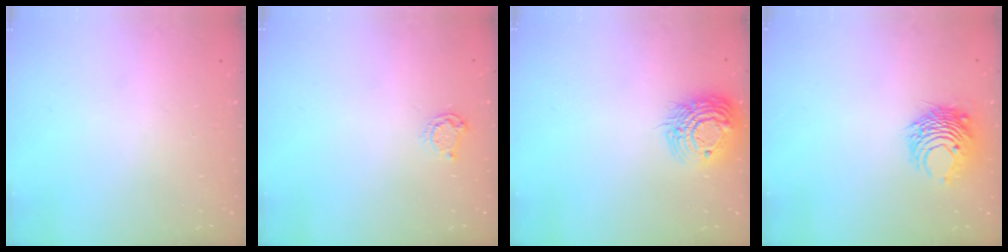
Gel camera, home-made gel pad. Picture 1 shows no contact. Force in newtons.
{"total": 4.6, "press": 4.6, "slide": 0.6}
{"total": 15.3, "press": 15.2, "slide": 1.3}
{"total": 8.4, "press": 8.3, "slide": 0.7}